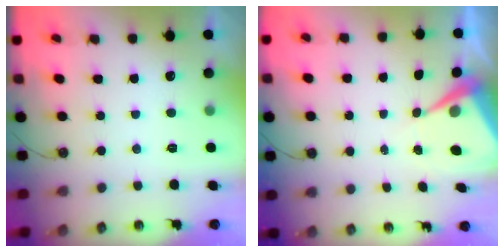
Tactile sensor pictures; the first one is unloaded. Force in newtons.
{"total": 7.1, "press": 7.0, "slide": 0.5}